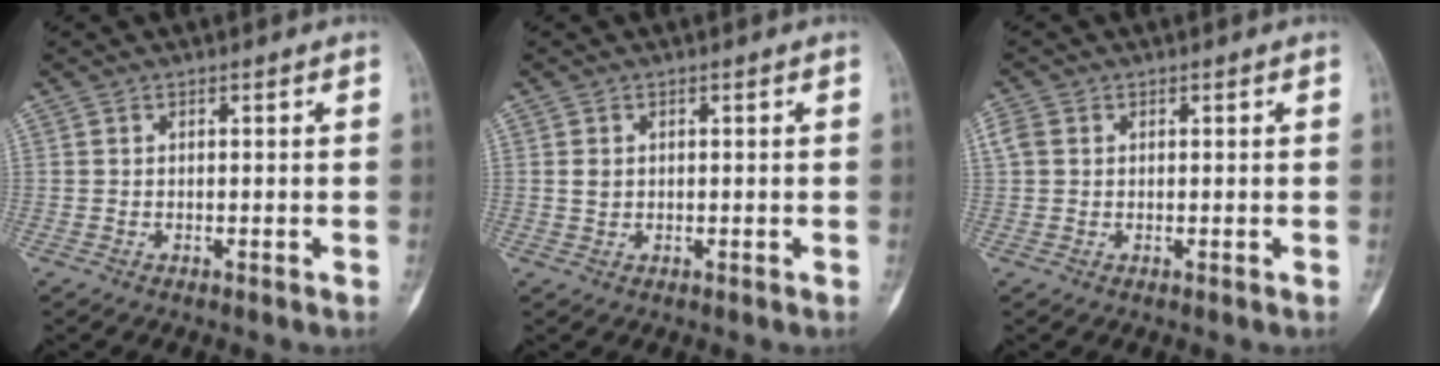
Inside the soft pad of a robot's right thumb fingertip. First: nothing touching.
{"total": 1.4, "force": [0.2, 1.1, 0.8], "torque": [-0.012, 0.000, 0.008]}
{"total": 2.4, "force": [0.6, 2.0, 1.2], "torque": [-0.034, 0.009, 0.012]}